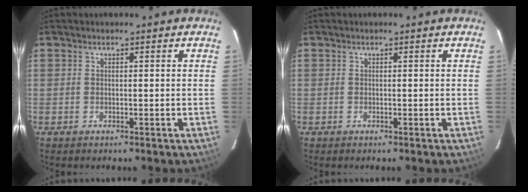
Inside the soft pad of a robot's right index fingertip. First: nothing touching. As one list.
[{"total": 0.0}]